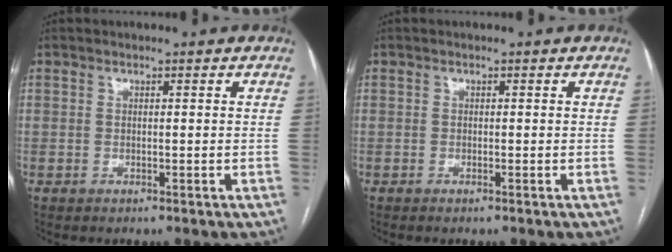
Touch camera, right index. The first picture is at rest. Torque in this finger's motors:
{"motor_torque": [0.04, -0.11, 0.04, 0.01]}